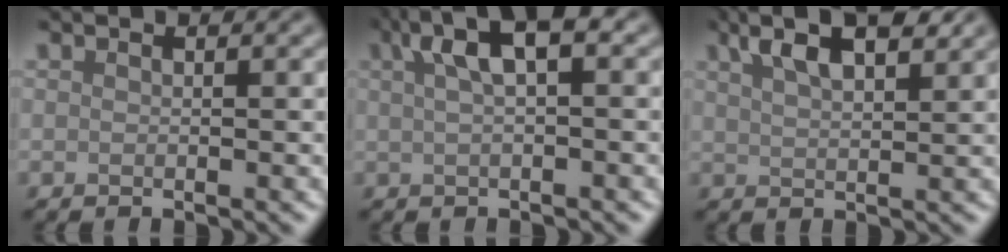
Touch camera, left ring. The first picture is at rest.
{"total": 4.6, "force": [2.0, 1.4, 3.9], "torque": [-0.068, 0.015, 0.030]}
{"total": 6.2, "force": [4.2, 1.9, 4.1], "torque": [-0.073, 0.020, 0.060]}